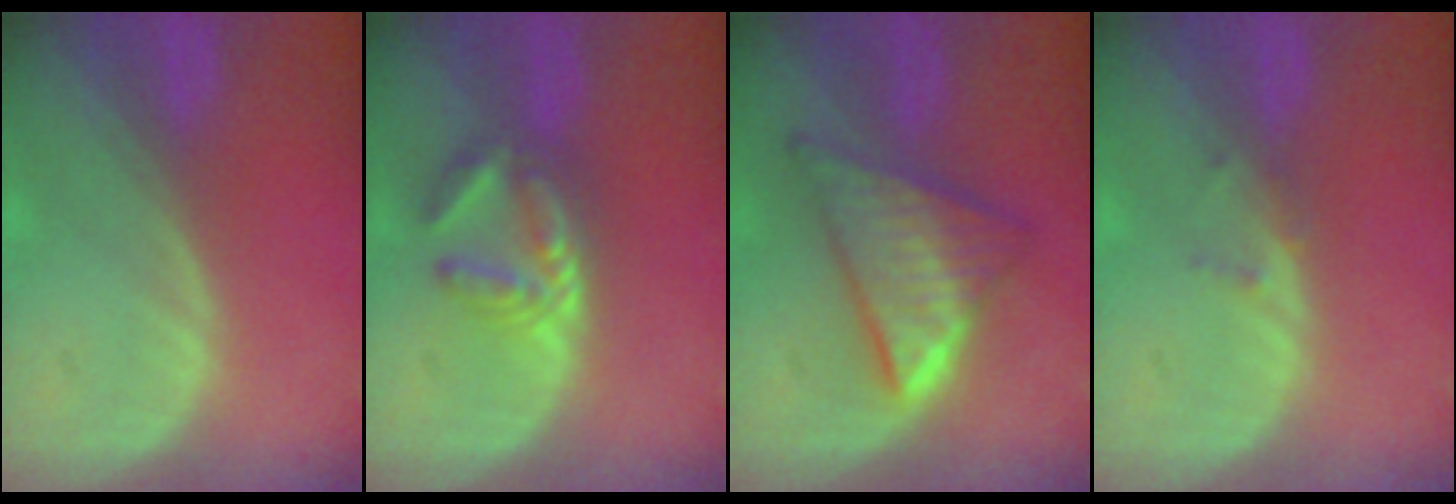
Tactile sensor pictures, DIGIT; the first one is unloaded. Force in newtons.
{"total": 5.7, "press": 5.1, "slide": 2.6}
{"total": 8.2, "press": 8.1, "slide": 0.5}
{"total": 1.1, "press": 0.8, "slide": 0.7}